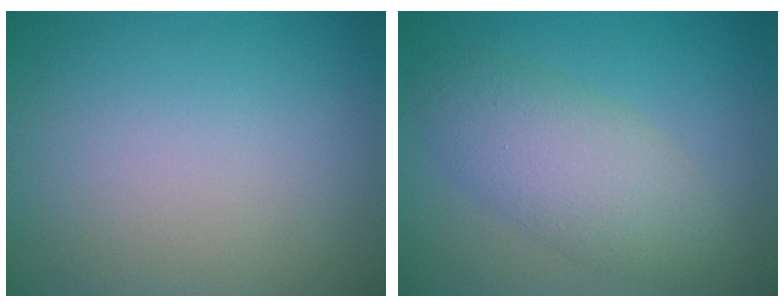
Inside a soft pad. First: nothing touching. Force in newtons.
{"total": 4.9, "press": 4.9, "slide": 0.0}